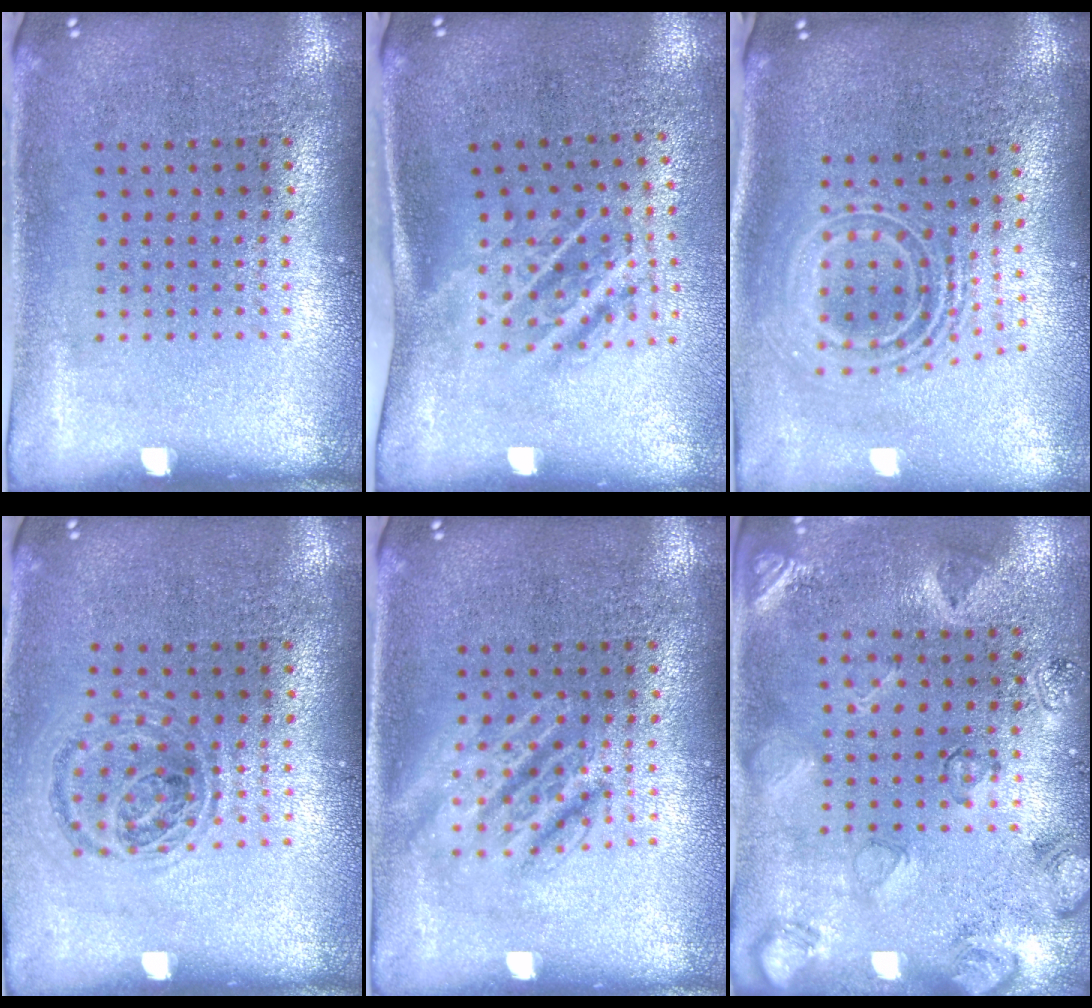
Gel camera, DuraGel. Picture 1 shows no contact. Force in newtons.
{"total": 1.8, "press": 1.1, "slide": 1.4}
{"total": 2.5, "press": 1.7, "slide": 1.8}
{"total": 0.9, "press": 0.9, "slide": 0.3}
{"total": 2.7, "press": 2.6, "slide": 0.4}
{"total": 2.5, "press": 1.8, "slide": 1.8}